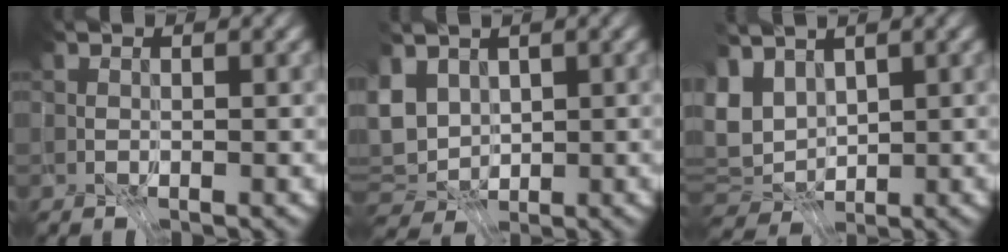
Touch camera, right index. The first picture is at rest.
{"total": 3.4, "force": [0.0, 1.7, 2.9], "torque": [-0.060, 0.000, 0.005]}
{"total": 5.4, "force": [1.4, 2.8, 4.4], "torque": [-0.085, 0.012, 0.033]}